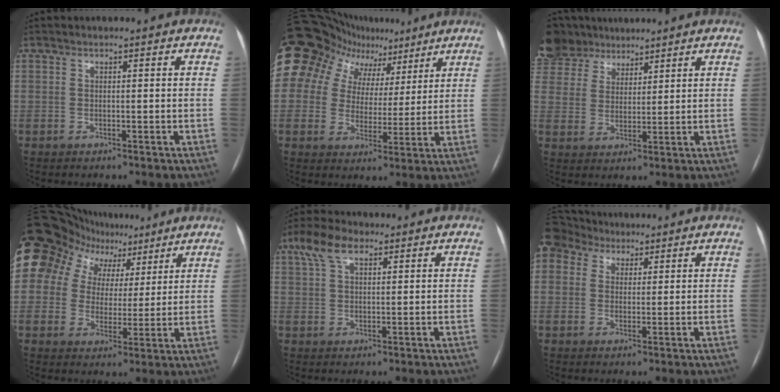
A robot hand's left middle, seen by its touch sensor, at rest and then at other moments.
{"total": 11.2, "force": [6.9, 8.2, 3.4], "torque": [-0.061, 0.039, 0.100]}
{"total": 10.2, "force": [8.5, 5.1, 2.7], "torque": [-0.074, 0.030, 0.166]}
{"total": 10.3, "force": [6.9, 7.2, 2.4], "torque": [-0.049, 0.038, 0.102]}
{"total": 5.7, "force": [3.2, 2.4, 4.0], "torque": [-0.089, 0.028, 0.063]}
{"total": 3.9, "force": [3.2, 2.2, 0.3], "torque": [-0.010, 0.026, 0.069]}